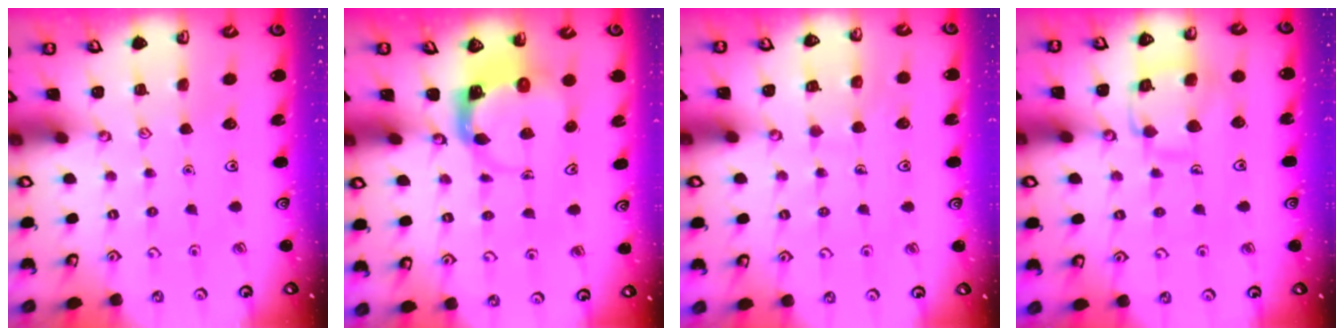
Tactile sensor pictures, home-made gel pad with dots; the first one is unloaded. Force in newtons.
{"total": 3.8, "press": 3.7, "slide": 0.7}
{"total": 6.0, "press": 6.0, "slide": 0.5}
{"total": 11.5, "press": 11.5, "slide": 0.9}